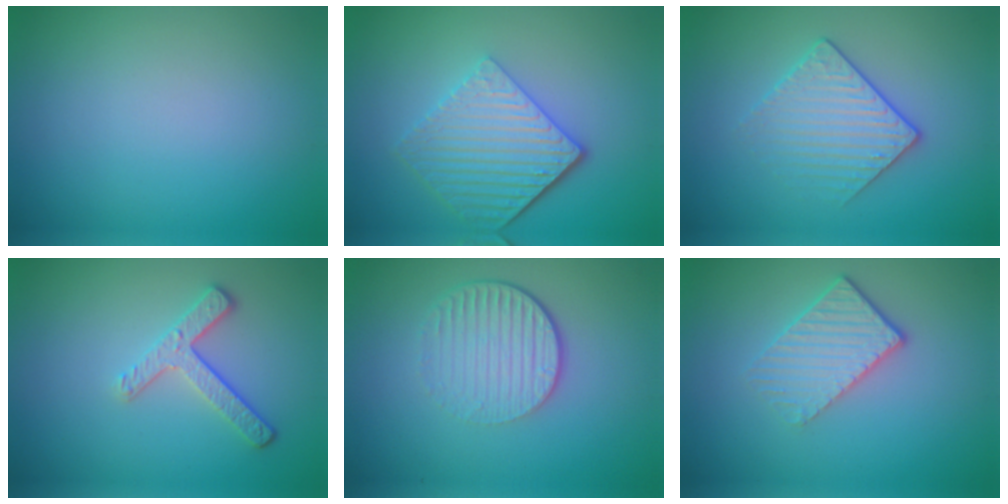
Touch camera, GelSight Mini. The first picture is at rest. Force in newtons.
{"total": 5.5, "press": 4.2, "slide": 3.5}
{"total": 2.9, "press": 2.6, "slide": 1.2}
{"total": 2.7, "press": 2.3, "slide": 1.5}
{"total": 4.6, "press": 2.9, "slide": 3.6}
{"total": 3.3, "press": 2.7, "slide": 1.9}